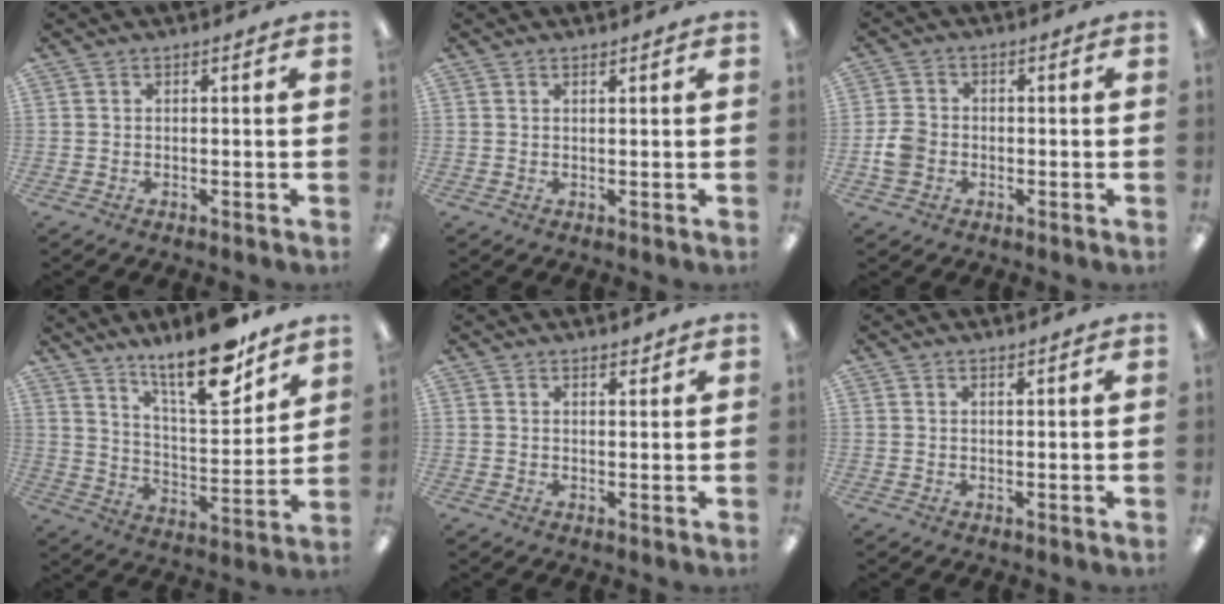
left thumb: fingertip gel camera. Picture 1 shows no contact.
{"total": 0.7, "force": [0.7, 0.0, 0.2], "torque": [-0.005, 0.000, 0.012]}
{"total": 4.8, "force": [-1.3, 4.0, 2.4], "torque": [-0.036, 0.006, -0.023]}
{"total": 18.4, "force": [13.9, 5.1, 10.9], "torque": [-0.174, -0.085, 0.229]}
{"total": 1.9, "force": [1.7, 0.6, 0.6], "torque": [-0.005, -0.006, 0.029]}
{"total": 0.9, "force": [0.9, 0.1, 0.3], "torque": [-0.006, -0.001, 0.016]}